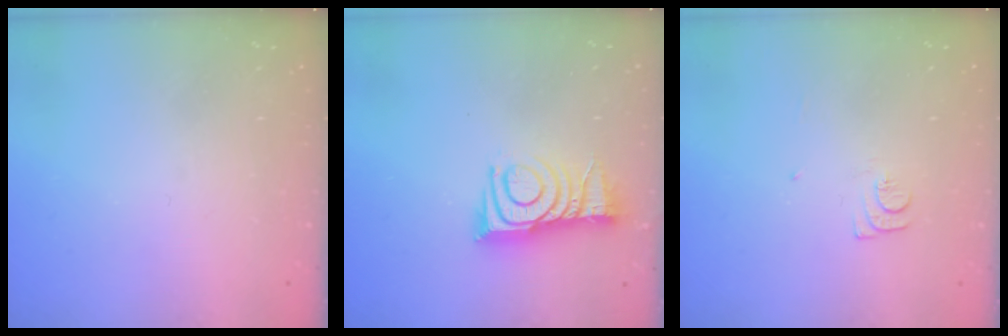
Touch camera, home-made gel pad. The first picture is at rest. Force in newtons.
{"total": 11.4, "press": 11.4, "slide": 0.6}
{"total": 5.9, "press": 5.9, "slide": 0.5}